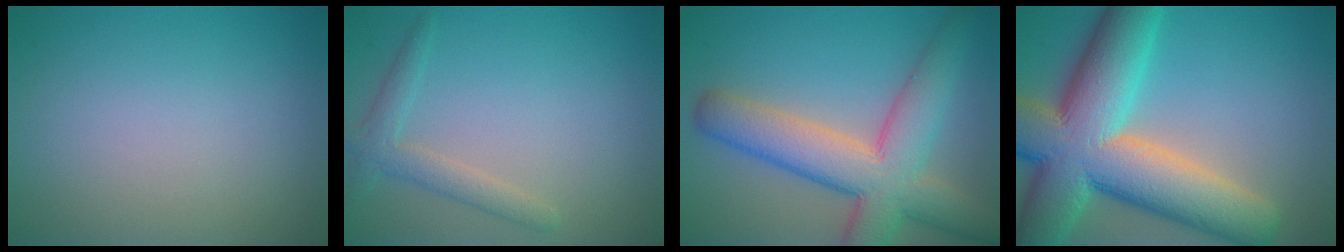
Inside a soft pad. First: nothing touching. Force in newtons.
{"total": 2.3, "press": 2.3, "slide": 0.2}
{"total": 9.2, "press": 9.1, "slide": 0.7}
{"total": 15.1, "press": 15.1, "slide": 0.9}